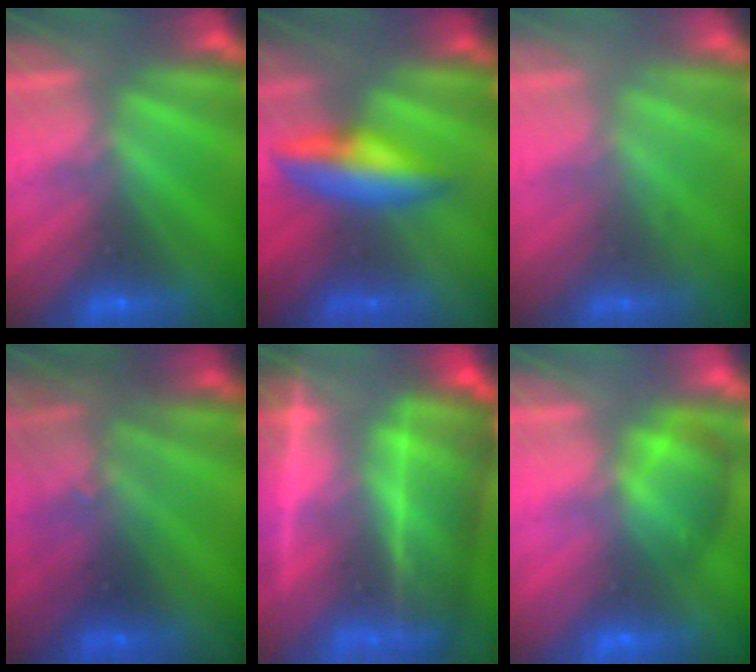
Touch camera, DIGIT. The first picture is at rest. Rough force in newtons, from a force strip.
{"total": 8.6}
{"total": 2.2}
{"total": 3.0}
{"total": 5.6}
{"total": 2.9}